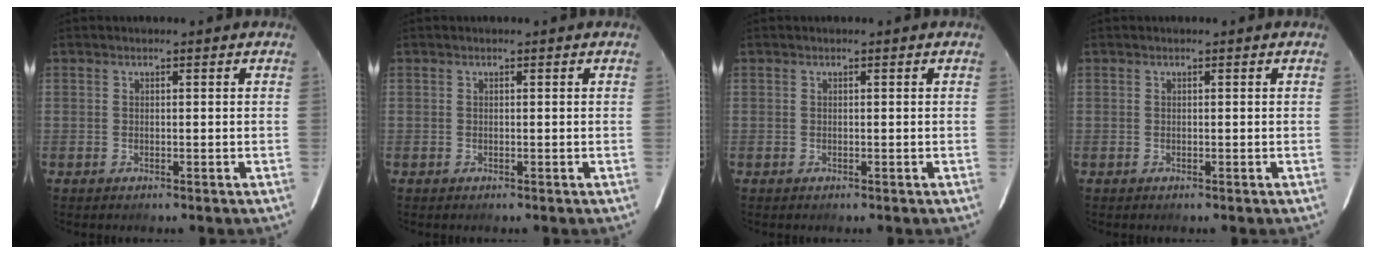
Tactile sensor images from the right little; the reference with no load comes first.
{"total": 0.0}
{"total": 0.0}
{"total": 0.0}